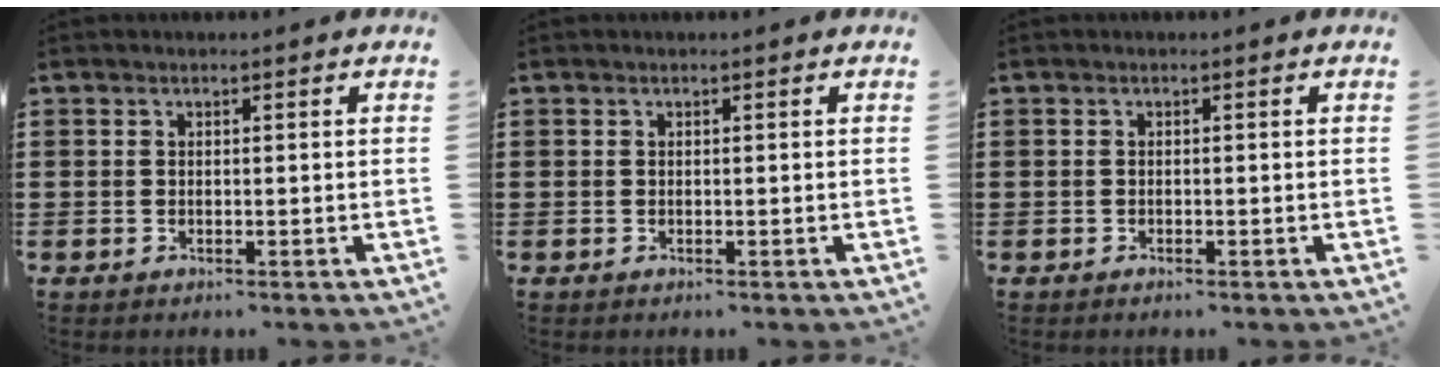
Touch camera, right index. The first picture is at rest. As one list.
[{"total": 0.0}, {"total": 0.0}]